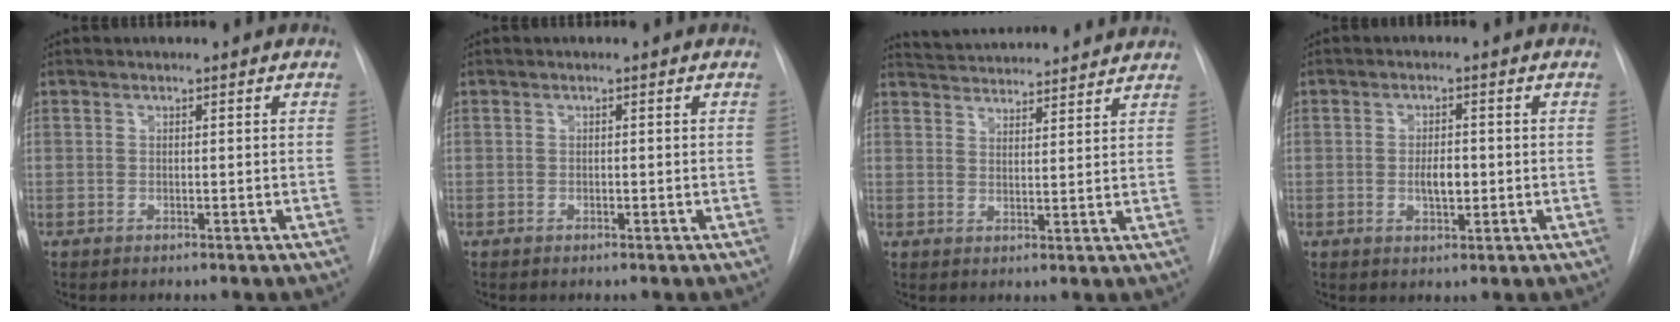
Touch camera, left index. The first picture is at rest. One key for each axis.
{"total": 0.5, "fx": -0.5, "fy": 0.1, "fz": 0.1, "tx": -0.001, "ty": -0.002, "tz": -0.007}
{"total": 13.8, "fx": 13.1, "fy": 1.8, "fz": 3.7, "tx": -0.059, "ty": 0.025, "tz": 0.184}
{"total": 3.4, "fx": -0.8, "fy": 1.4, "fz": 3.0, "tx": -0.049, "ty": -0.002, "tz": -0.008}